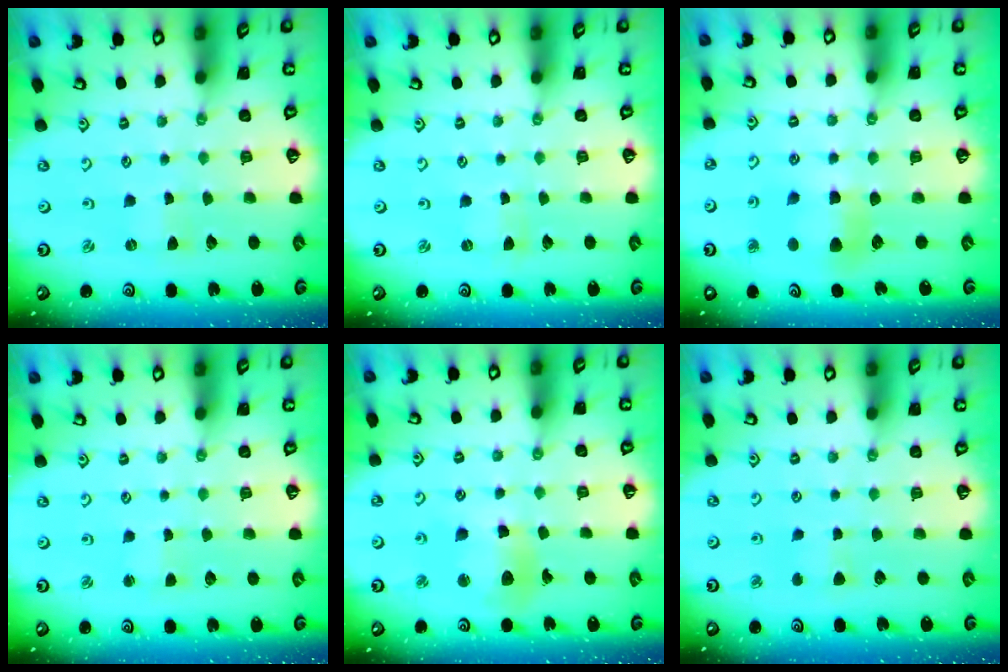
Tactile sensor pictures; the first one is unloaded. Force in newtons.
{"total": 0.0}
{"total": 5.6, "press": 5.6, "slide": 0.5}
{"total": 2.0, "press": 2.0, "slide": 0.4}
{"total": 9.9, "press": 9.8, "slide": 1.3}
{"total": 3.2, "press": 3.1, "slide": 0.6}